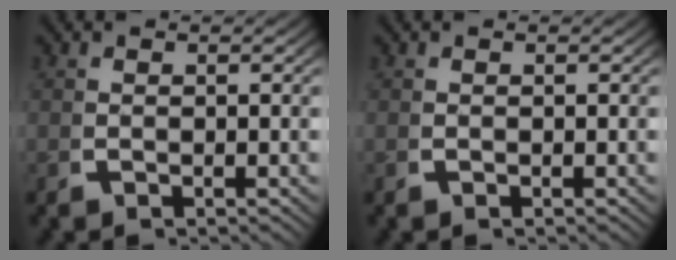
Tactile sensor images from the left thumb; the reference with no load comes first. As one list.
[{"total": 0.0}]